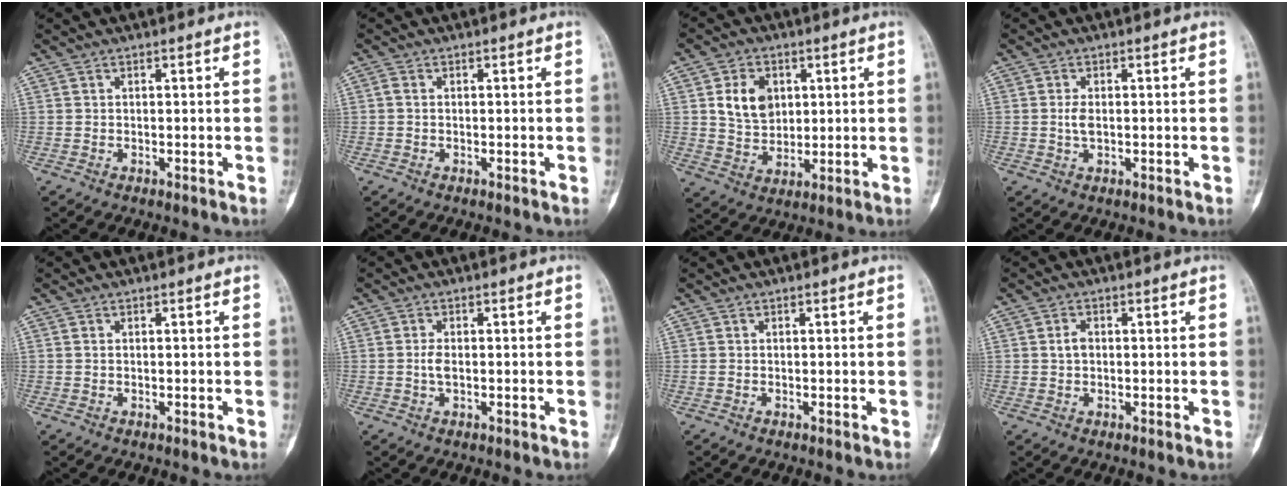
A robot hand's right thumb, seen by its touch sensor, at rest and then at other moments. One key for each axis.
{"total": 1.0, "fx": 0.0, "fy": 0.6, "fz": 0.7, "tx": -0.016, "ty": 0.001, "tz": 0.000}
{"total": 8.8, "fx": 2.5, "fy": 6.5, "fz": 5.2, "tx": -0.065, "ty": -0.015, "tz": 0.051}
{"total": 2.3, "fx": 0.0, "fy": 1.3, "fz": 1.9, "tx": -0.039, "ty": 0.001, "tz": 0.001}
{"total": 0.5, "fx": 0.2, "fy": 0.4, "fz": 0.4, "tx": -0.011, "ty": 0.003, "tz": 0.005}
{"total": 2.1, "fx": -0.1, "fy": 1.1, "fz": 1.7, "tx": -0.036, "ty": 0.002, "tz": -0.002}
{"total": 0.0}
{"total": 2.2, "fx": 0.2, "fy": 1.5, "fz": 1.6, "tx": -0.026, "ty": 0.005, "tz": 0.004}